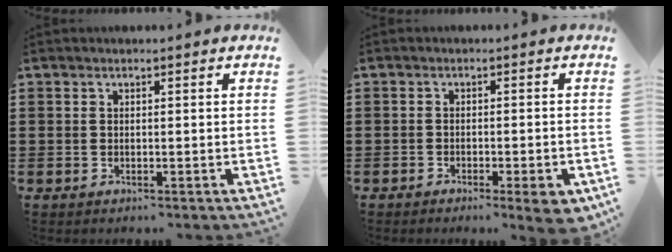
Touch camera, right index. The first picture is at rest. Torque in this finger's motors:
{"motor_torque": [-0.24, 0.12, -0.03, -0.02]}